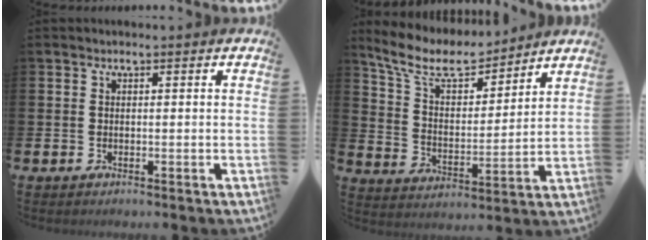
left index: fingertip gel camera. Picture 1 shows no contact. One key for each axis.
{"total": 9.3, "fx": 8.3, "fy": 2.9, "fz": 3.2, "tx": -0.105, "ty": -0.048, "tz": 0.147}